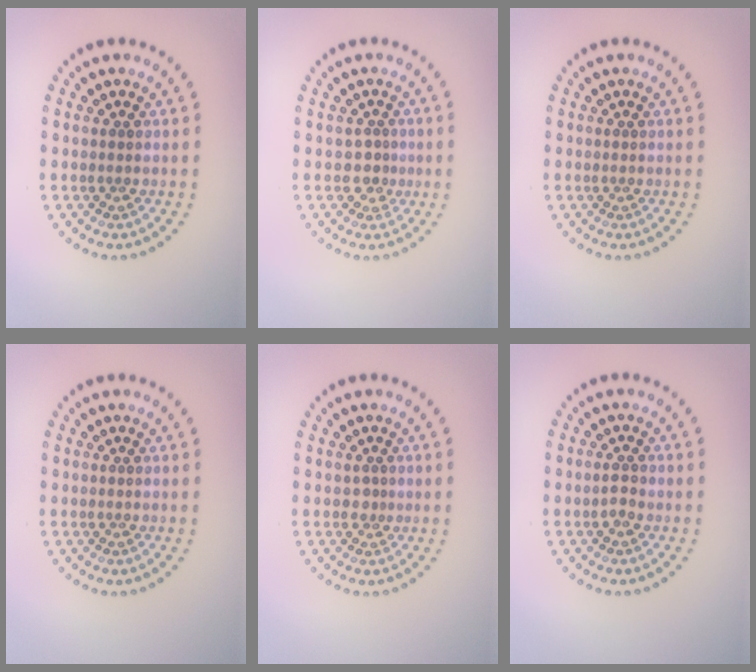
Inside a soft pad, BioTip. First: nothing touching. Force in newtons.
{"total": 1.7, "press": 1.2, "slide": 1.2}
{"total": 0.0}
{"total": 0.0}
{"total": 0.9, "press": 0.5, "slide": 0.7}
{"total": 1.1, "press": 1.0, "slide": 0.3}